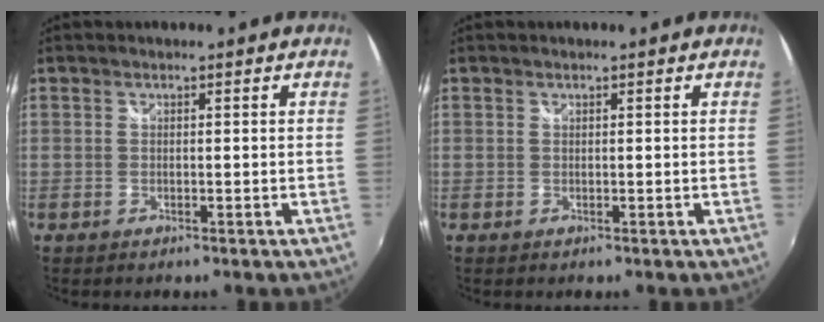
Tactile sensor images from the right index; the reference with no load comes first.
{"total": 0.0}